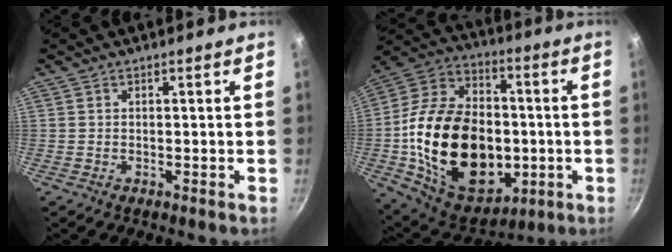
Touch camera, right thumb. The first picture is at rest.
{"total": 29.7, "force": [-3.3, 19.8, 21.9], "torque": [-0.352, 0.024, -0.047]}